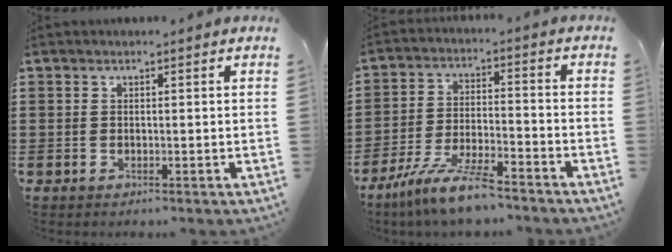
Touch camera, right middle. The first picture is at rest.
{"total": 9.0, "force": [-7.6, 0.7, 4.8], "torque": [-0.101, -0.001, -0.148]}